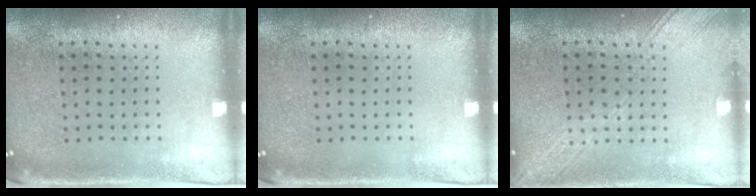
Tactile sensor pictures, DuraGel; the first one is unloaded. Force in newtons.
{"total": 0.0}
{"total": 2.0, "press": 2.0, "slide": 0.3}